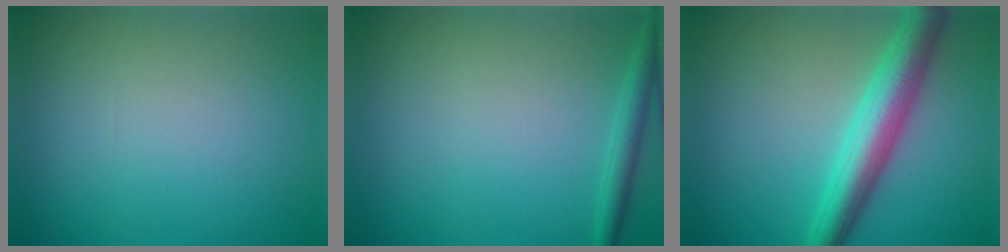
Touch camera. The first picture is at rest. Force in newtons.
{"total": 1.8, "press": 1.8, "slide": 0.1}
{"total": 5.8, "press": 5.8, "slide": 0.3}